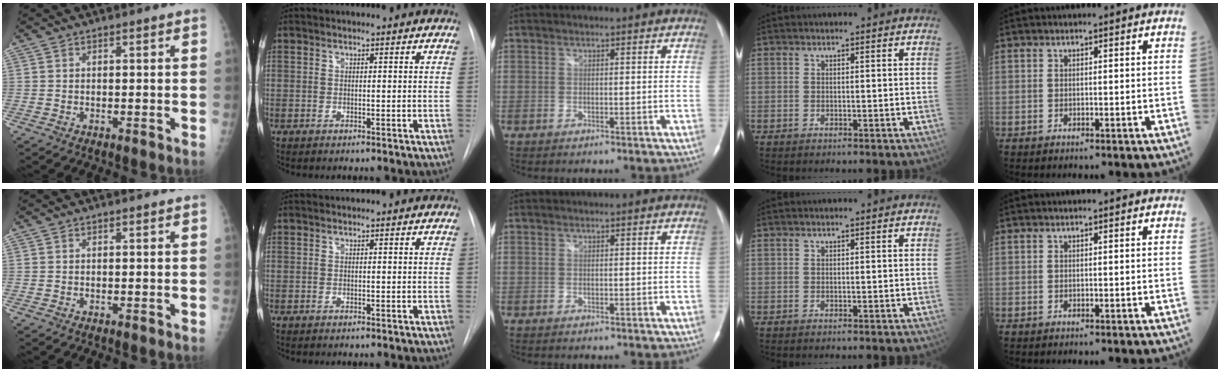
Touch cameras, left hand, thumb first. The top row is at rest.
{}